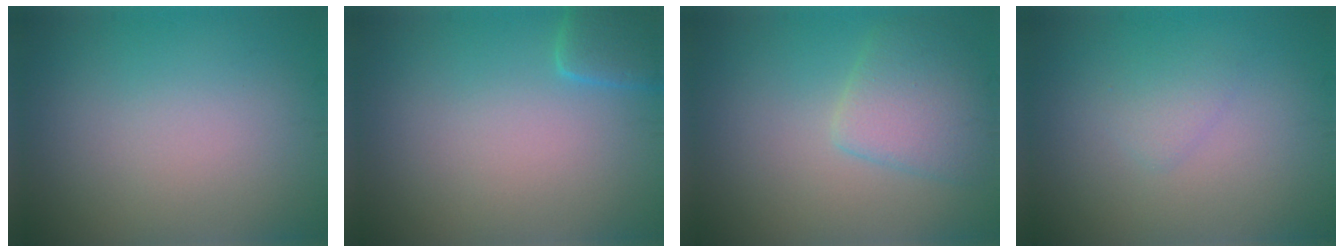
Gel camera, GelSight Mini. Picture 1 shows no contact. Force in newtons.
{"total": 2.3, "press": 2.3, "slide": 0.2}
{"total": 3.9, "press": 3.9, "slide": 0.4}
{"total": 1.2, "press": 1.2, "slide": 0.1}